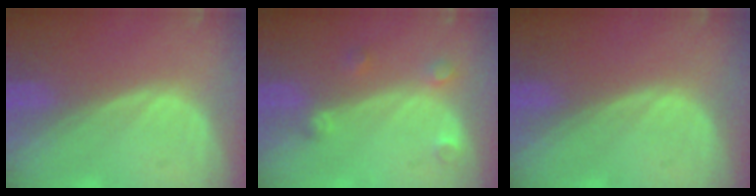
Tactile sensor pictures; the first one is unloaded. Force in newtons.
{"total": 2.6, "press": 2.6, "slide": 0.4}
{"total": 0.0}